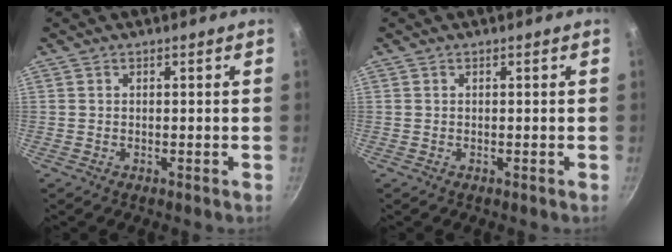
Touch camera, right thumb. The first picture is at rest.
{"total": 0.0}